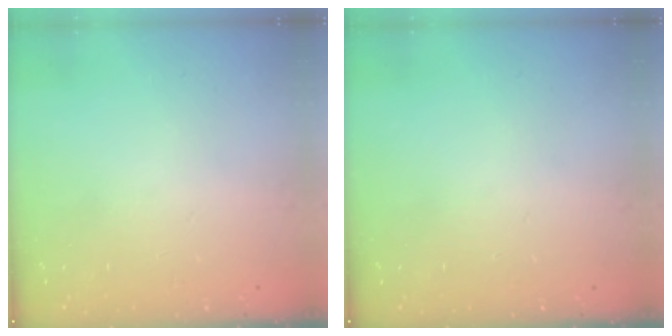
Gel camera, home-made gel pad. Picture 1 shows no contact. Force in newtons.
{"total": 0.0}